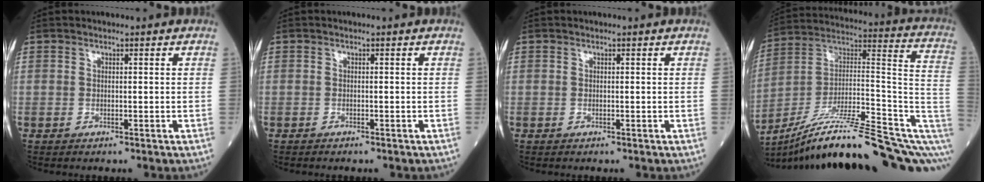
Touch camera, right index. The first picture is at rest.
{"total": 1.0, "force": [-0.9, 0.2, 0.4], "torque": [-0.010, -0.002, -0.010]}
{"total": 0.0}
{"total": 25.0, "force": [-15.2, 3.5, 19.5], "torque": [-0.223, 0.052, -0.242]}